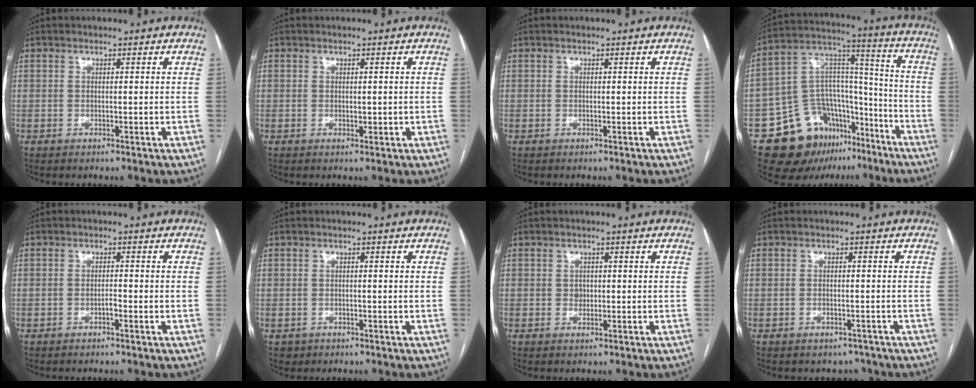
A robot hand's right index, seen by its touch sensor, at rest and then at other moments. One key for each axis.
{"total": 1.1, "fx": -0.1, "fy": 0.7, "fz": 0.8, "tx": -0.012, "ty": -0.001, "tz": 0.002}
{"total": 0.0}
{"total": 17.8, "fx": -11.1, "fy": 11.6, "fz": 7.8, "tx": -0.119, "ty": 0.080, "tz": -0.173}
{"total": 1.0, "fx": -0.7, "fy": 0.2, "fz": 0.7, "tx": -0.012, "ty": 0.002, "tz": -0.014}
{"total": 1.6, "fx": -0.8, "fy": 1.3, "fz": 0.0, "tx": -0.004, "ty": 0.005, "tz": -0.010}
{"total": 1.0, "fx": -0.1, "fy": 0.9, "fz": 0.5, "tx": -0.006, "ty": 0.002, "tz": 0.000}
{"total": 2.6, "fx": -2.2, "fy": 1.4, "fz": 0.1, "tx": 0.000, "ty": 0.003, "tz": -0.026}